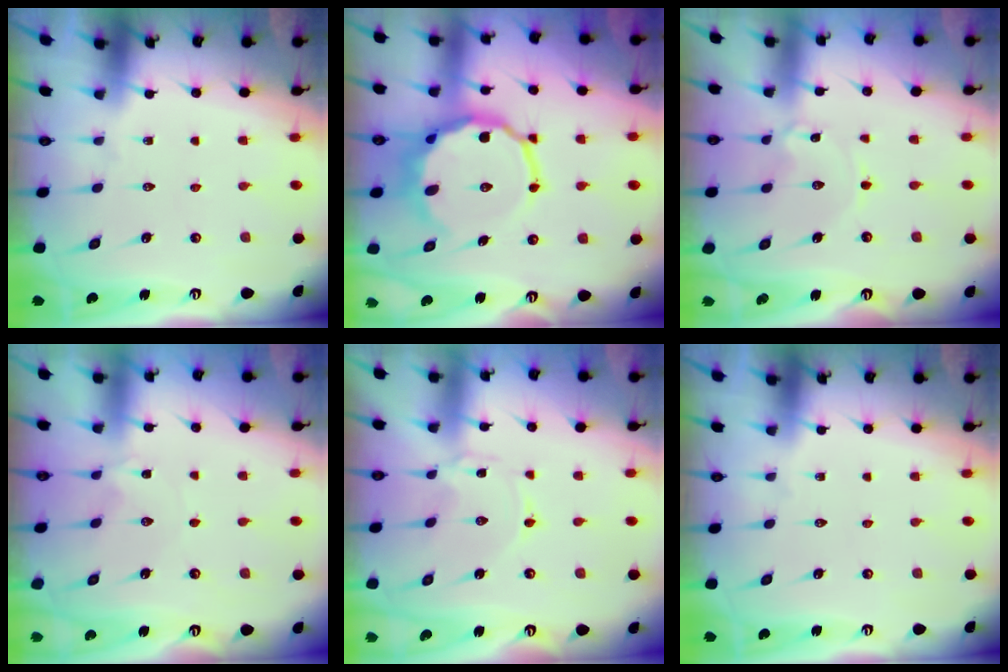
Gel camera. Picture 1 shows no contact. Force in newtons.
{"total": 13.1, "press": 12.6, "slide": 3.7}
{"total": 1.2, "press": 1.2, "slide": 0.1}
{"total": 0.6, "press": 0.6, "slide": 0.3}
{"total": 0.0}
{"total": 0.0}